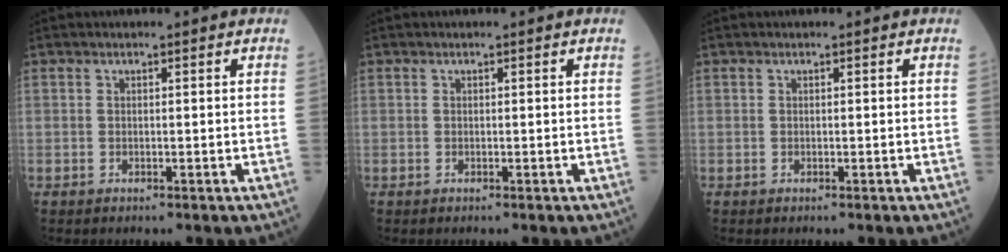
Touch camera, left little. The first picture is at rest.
{"total": 0.0}
{"total": 0.0}